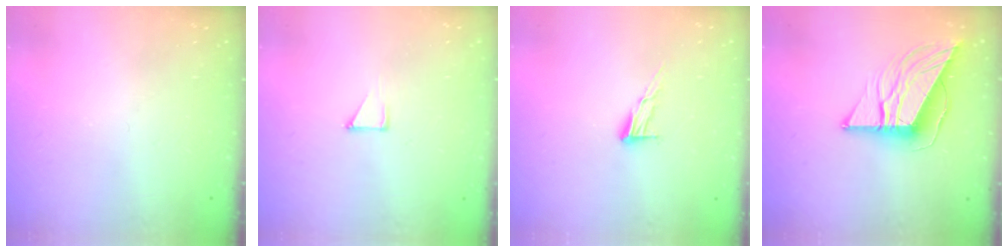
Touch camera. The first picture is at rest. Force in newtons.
{"total": 4.8, "press": 4.8, "slide": 0.2}
{"total": 7.2, "press": 7.2, "slide": 0.4}
{"total": 12.4, "press": 12.3, "slide": 1.5}